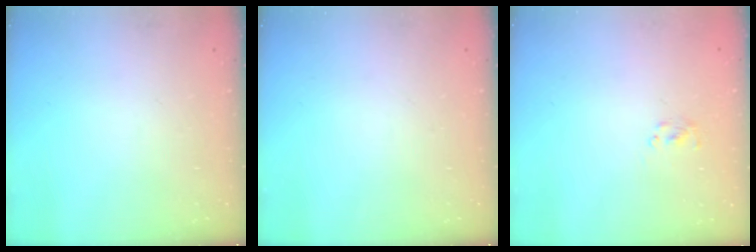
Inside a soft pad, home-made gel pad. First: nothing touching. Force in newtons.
{"total": 0.0}
{"total": 1.4, "press": 1.0, "slide": 0.9}